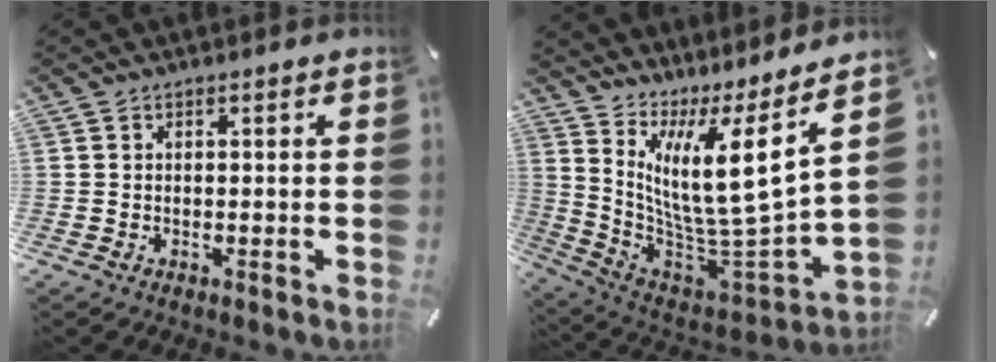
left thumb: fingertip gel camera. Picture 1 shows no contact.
{"total": 15.6, "force": [6.9, 3.3, 13.6], "torque": [-0.259, -0.088, 0.102]}